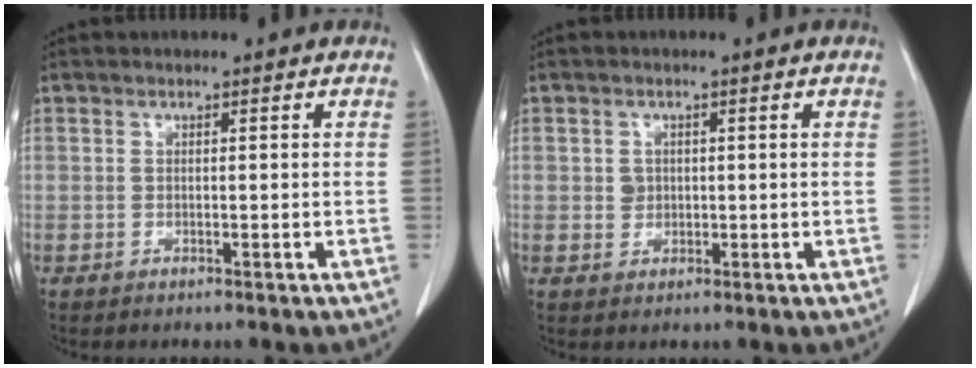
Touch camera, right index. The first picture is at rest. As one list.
[{"total": 1.7, "force": [0.1, 1.6, 0.6], "torque": [-0.013, 0.002, 0.008]}]